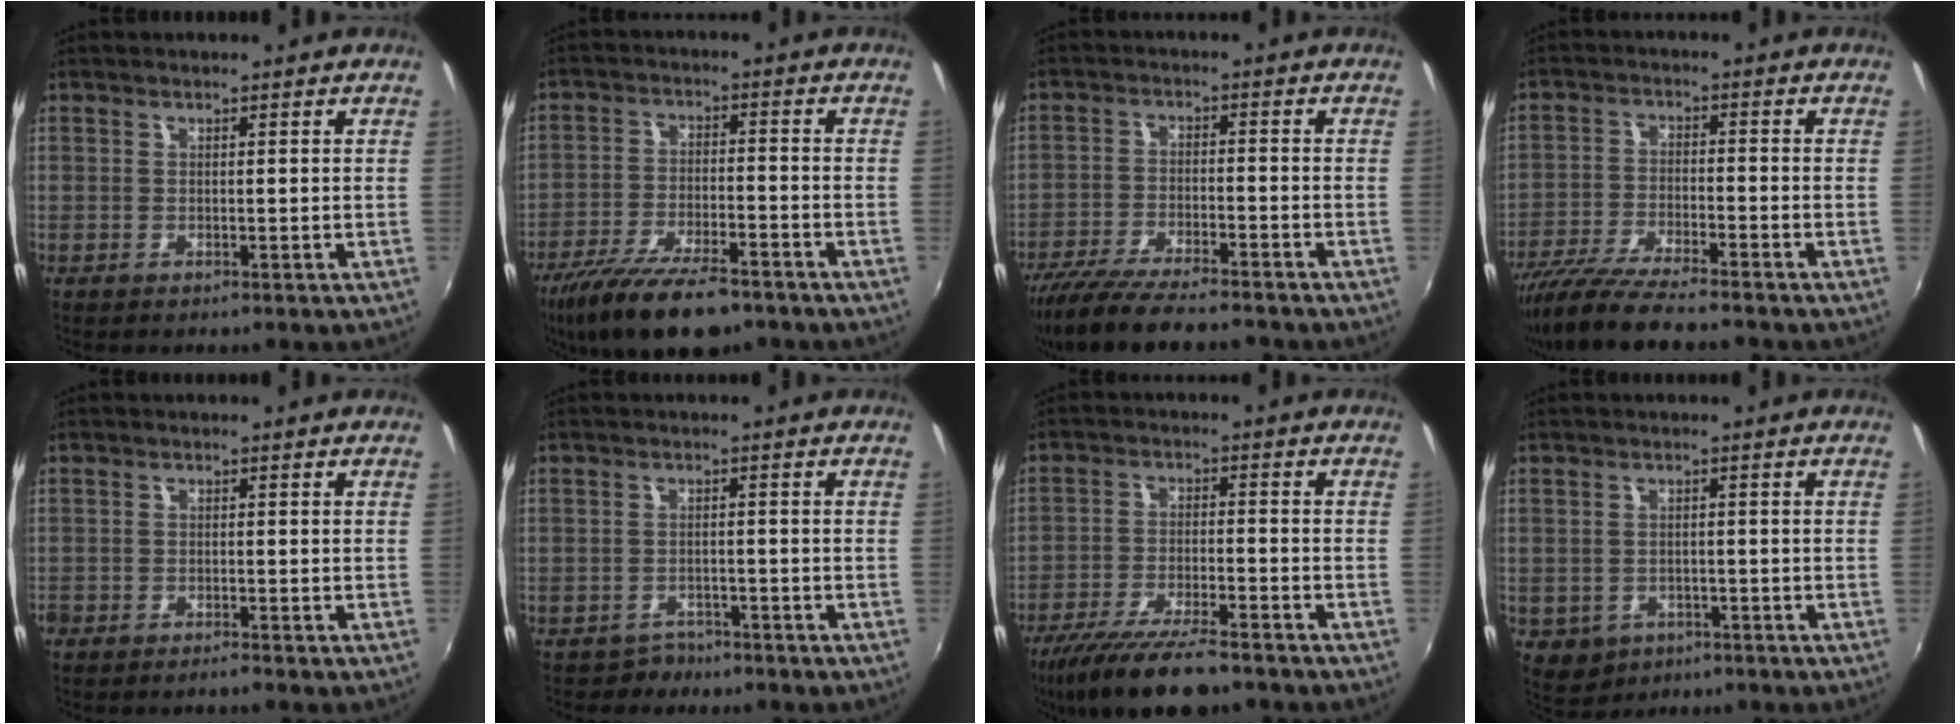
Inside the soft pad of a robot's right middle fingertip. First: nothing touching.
{"total": 15.3, "force": [-11.4, 4.8, 9.0], "torque": [-0.192, -0.034, -0.195]}
{"total": 15.0, "force": [-12.9, 2.5, 7.1], "torque": [-0.150, -0.029, -0.215]}
{"total": 12.4, "force": [-10.8, 0.8, 5.9], "torque": [-0.132, -0.031, -0.196]}
{"total": 2.0, "force": [-1.9, 0.5, 0.5], "torque": [-0.024, -0.006, -0.040]}
{"total": 3.1, "force": [-2.3, 2.0, -0.3], "torque": [-0.003, 0.005, -0.038]}
{"total": 13.2, "force": [-10.7, 2.5, 7.2], "torque": [-0.159, -0.028, -0.185]}
{"total": 5.6, "force": [-2.1, 4.8, 1.9], "torque": [-0.050, -0.007, -0.021]}